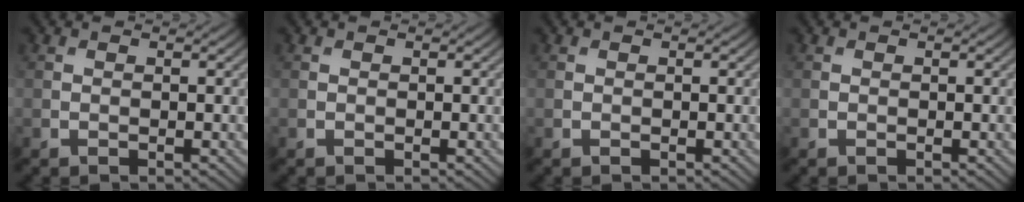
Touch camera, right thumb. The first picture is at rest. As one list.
[{"total": 0.0}, {"total": 0.0}, {"total": 0.0}]